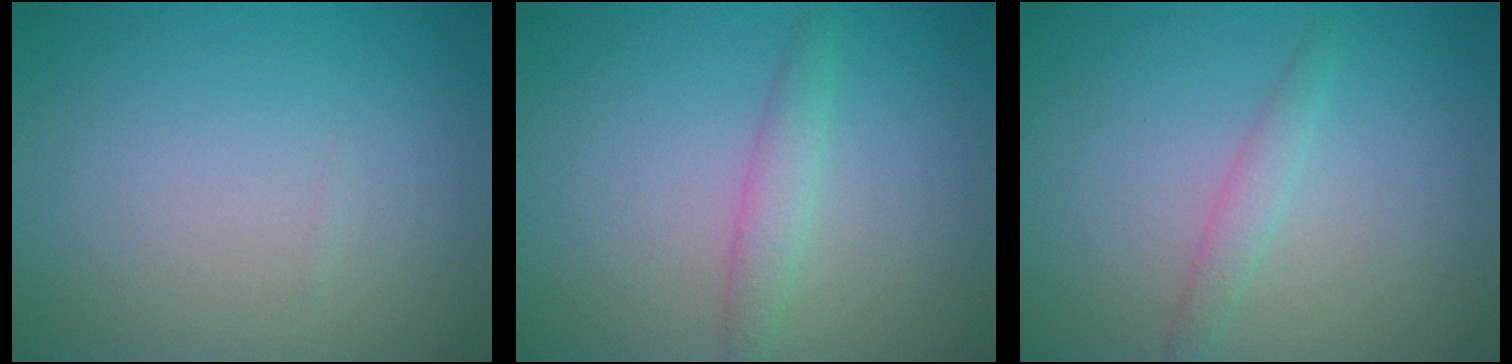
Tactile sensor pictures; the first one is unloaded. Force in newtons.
{"total": 1.9, "press": 1.9, "slide": 0.1}
{"total": 1.4, "press": 1.4, "slide": 0.1}